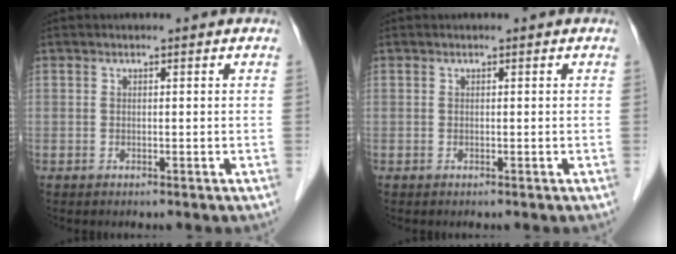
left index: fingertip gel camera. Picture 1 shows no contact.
{"total": 0.0}